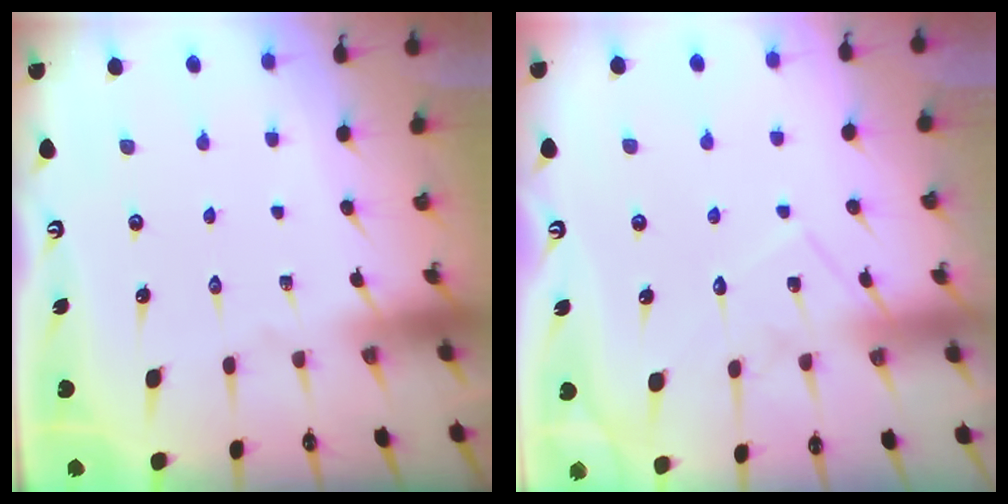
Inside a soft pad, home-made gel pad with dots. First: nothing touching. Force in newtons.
{"total": 9.2, "press": 9.2, "slide": 0.7}